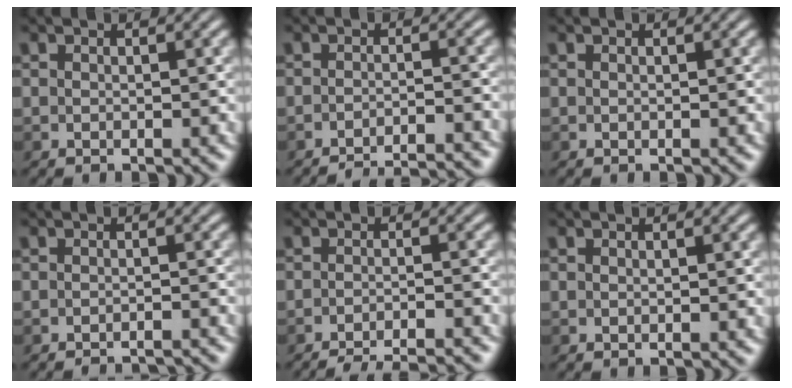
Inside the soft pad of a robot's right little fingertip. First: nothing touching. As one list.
[{"total": 6.1, "force": [-5.8, 0.8, 1.9], "torque": [-0.003, 0.007, -0.079]}, {"total": 0.0}, {"total": 1.9, "force": [-1.7, 0.0, 0.8], "torque": [-0.003, 0.001, -0.030]}, {"total": 6.4, "force": [-5.8, 0.9, 2.6], "torque": [-0.016, -0.005, -0.083]}, {"total": 0.0}]